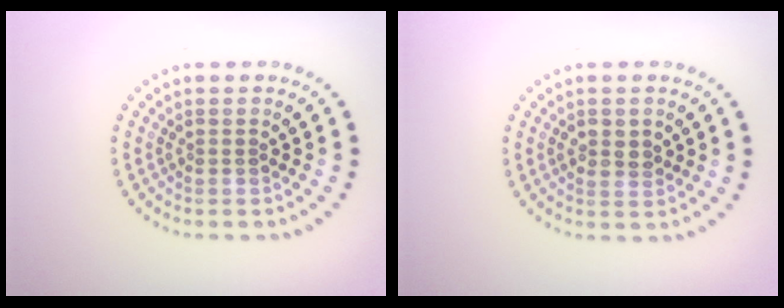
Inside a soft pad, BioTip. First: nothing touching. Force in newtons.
{"total": 1.6, "press": 1.6, "slide": 0.3}